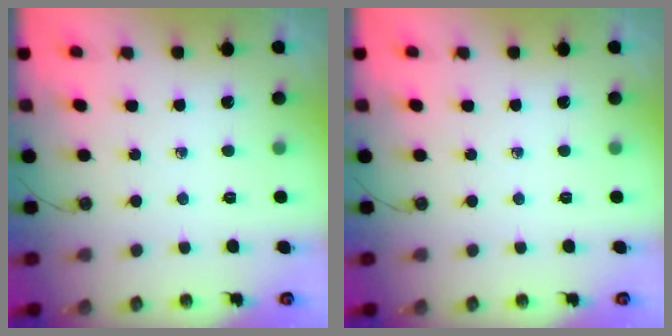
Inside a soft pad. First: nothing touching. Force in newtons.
{"total": 0.0}